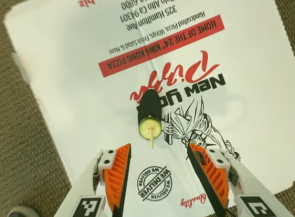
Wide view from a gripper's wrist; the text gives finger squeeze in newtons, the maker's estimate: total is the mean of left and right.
{"total": 0.0}